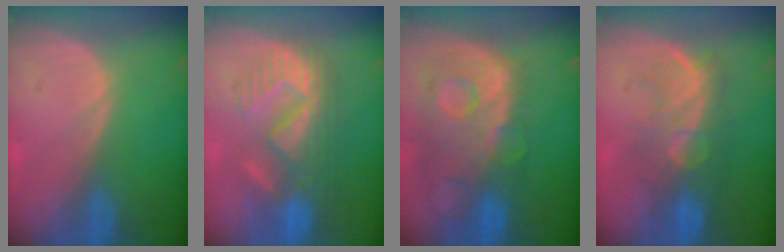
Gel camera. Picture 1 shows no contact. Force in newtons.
{"total": 9.4, "press": 9.0, "slide": 2.7}
{"total": 12.4, "press": 10.2, "slide": 6.9}
{"total": 8.4, "press": 8.1, "slide": 2.2}